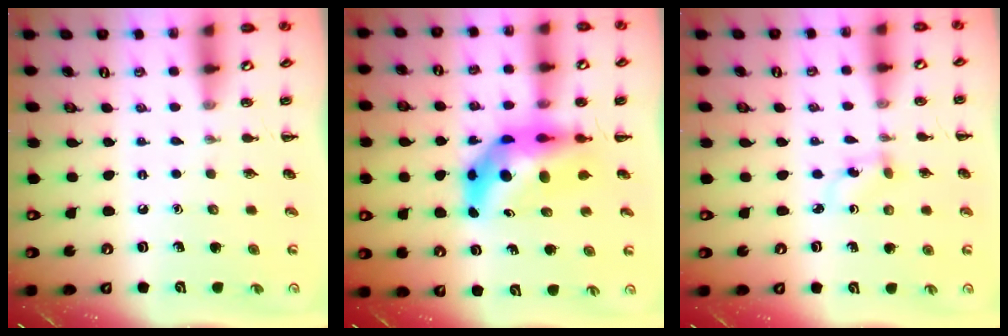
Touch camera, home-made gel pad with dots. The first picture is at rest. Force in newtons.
{"total": 9.5, "press": 9.0, "slide": 3.1}
{"total": 2.1, "press": 1.9, "slide": 1.0}